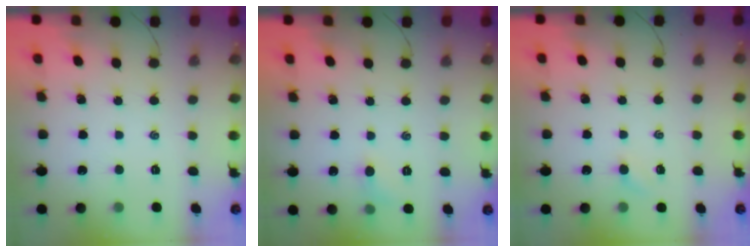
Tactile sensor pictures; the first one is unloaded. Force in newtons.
{"total": 4.5, "press": 4.2, "slide": 1.5}
{"total": 2.4, "press": 2.3, "slide": 0.7}